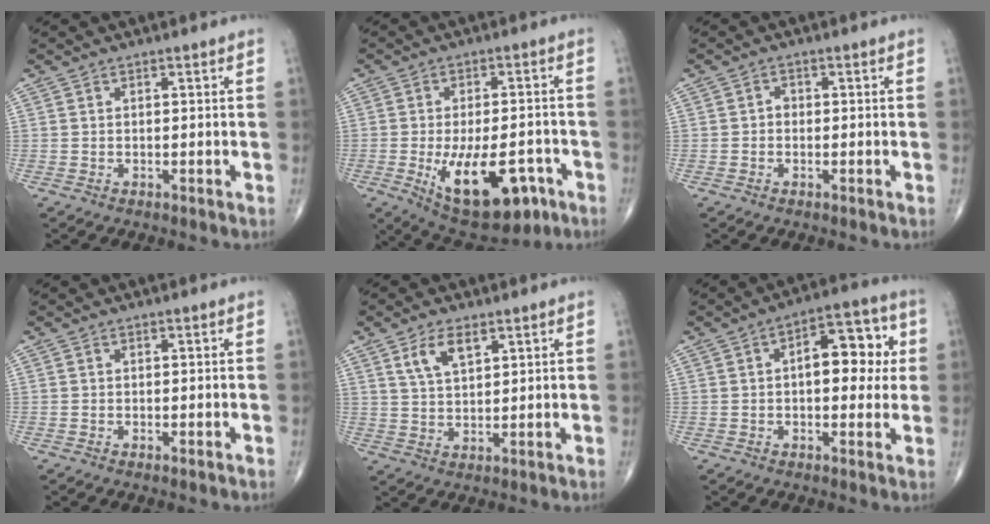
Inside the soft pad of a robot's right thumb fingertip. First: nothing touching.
{"total": 16.0, "force": [-6.0, 7.7, 12.7], "torque": [-0.190, 0.012, -0.071]}
{"total": 1.2, "force": [-0.2, 1.0, 0.6], "torque": [-0.002, 0.004, -0.008]}
{"total": 0.5, "force": [-0.1, 0.2, 0.5], "torque": [-0.011, -0.004, -0.003]}
{"total": 10.2, "force": [4.6, 6.0, 6.8], "torque": [-0.103, -0.011, 0.085]}
{"total": 12.0, "force": [1.7, 6.3, 10.0], "torque": [-0.097, 0.018, 0.014]}